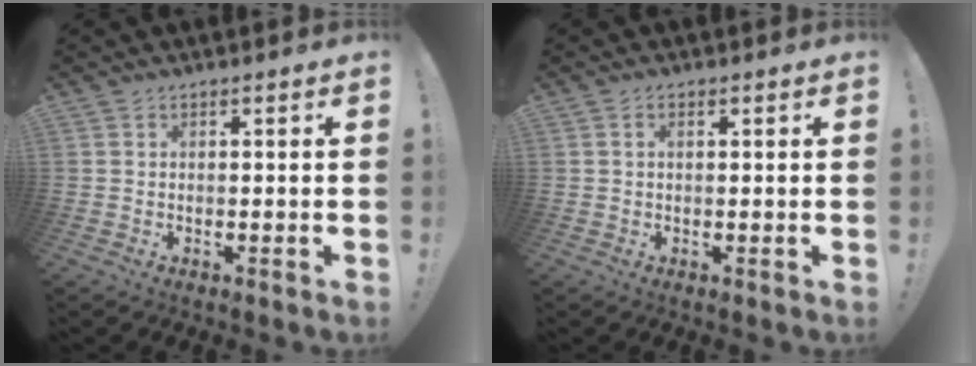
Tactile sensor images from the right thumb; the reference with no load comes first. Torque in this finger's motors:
{"motor_torque": [-0.05, -0.13, -0.39, 0.31, 0.07]}